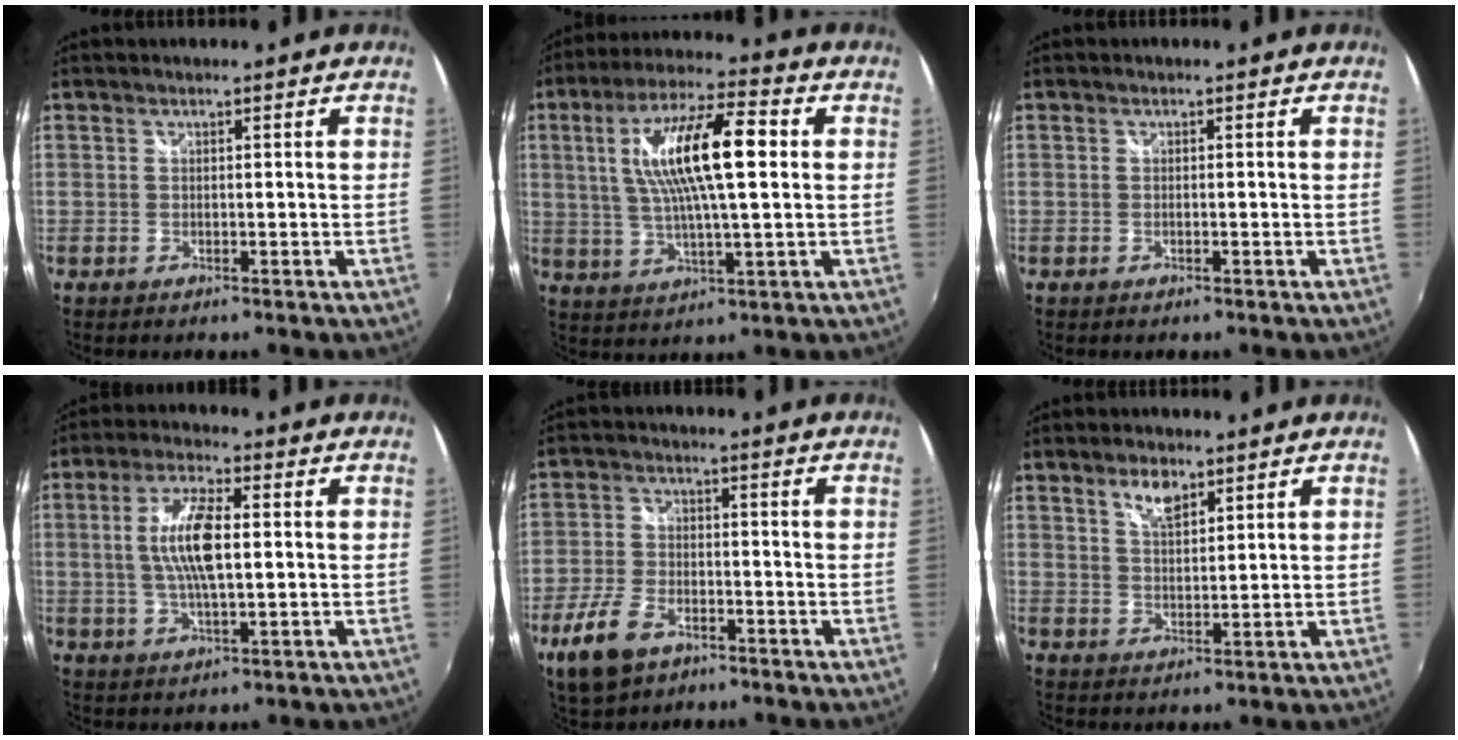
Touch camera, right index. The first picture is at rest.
{"total": 15.2, "force": [2.7, 3.4, 14.5], "torque": [-0.268, 0.015, 0.049]}
{"total": 0.5, "force": [-0.3, 0.1, 0.4], "torque": [-0.009, 0.000, -0.006]}
{"total": 9.5, "force": [0.7, 2.7, 9.1], "torque": [-0.181, 0.004, 0.014]}
{"total": 9.7, "force": [-5.6, 5.3, 5.8], "torque": [-0.145, -0.009, -0.106]}
{"total": 4.6, "force": [2.9, 2.0, 2.9], "torque": [-0.048, 0.005, 0.052]}